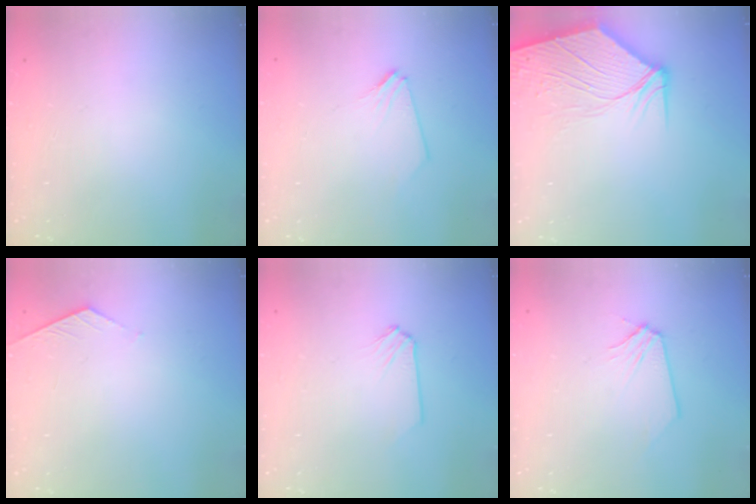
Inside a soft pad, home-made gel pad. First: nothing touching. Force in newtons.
{"total": 2.0, "press": 2.0, "slide": 0.2}
{"total": 11.1, "press": 10.9, "slide": 1.6}
{"total": 4.1, "press": 4.1, "slide": 0.3}
{"total": 0.0}
{"total": 0.0}